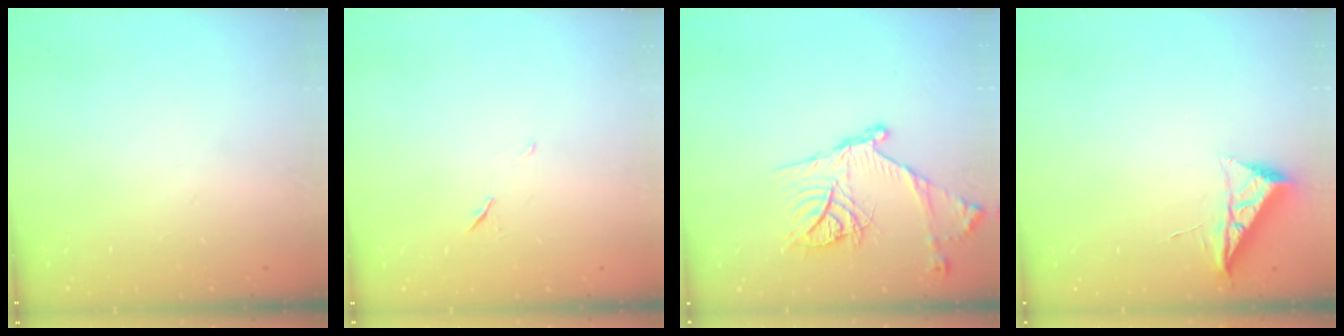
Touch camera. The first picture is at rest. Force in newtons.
{"total": 3.8, "press": 3.4, "slide": 1.7}
{"total": 18.9, "press": 18.8, "slide": 1.9}
{"total": 6.8, "press": 6.7, "slide": 0.7}